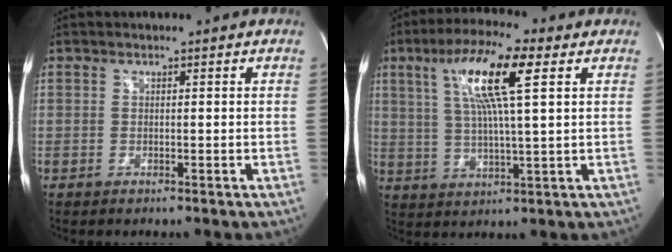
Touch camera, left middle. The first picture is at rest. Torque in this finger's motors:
{"motor_torque": [1.82, -0.32, 0.79, 0.17]}